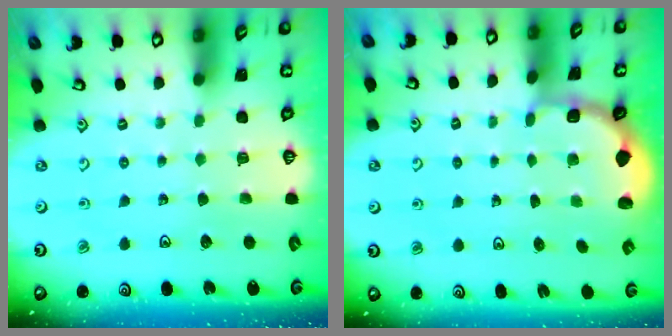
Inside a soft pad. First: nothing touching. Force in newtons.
{"total": 1.7, "press": 1.5, "slide": 0.6}